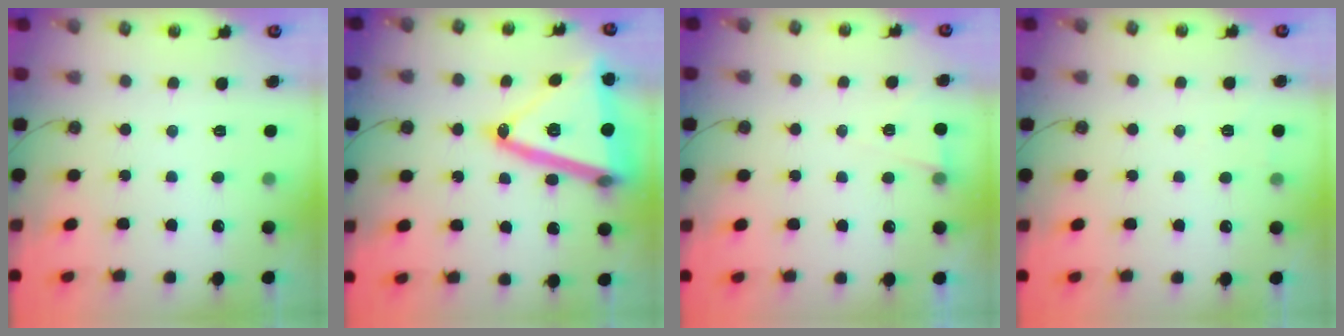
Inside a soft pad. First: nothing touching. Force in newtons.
{"total": 26.8, "press": 26.5, "slide": 3.9}
{"total": 5.2, "press": 2.9, "slide": 4.2}
{"total": 4.9, "press": 2.2, "slide": 4.4}